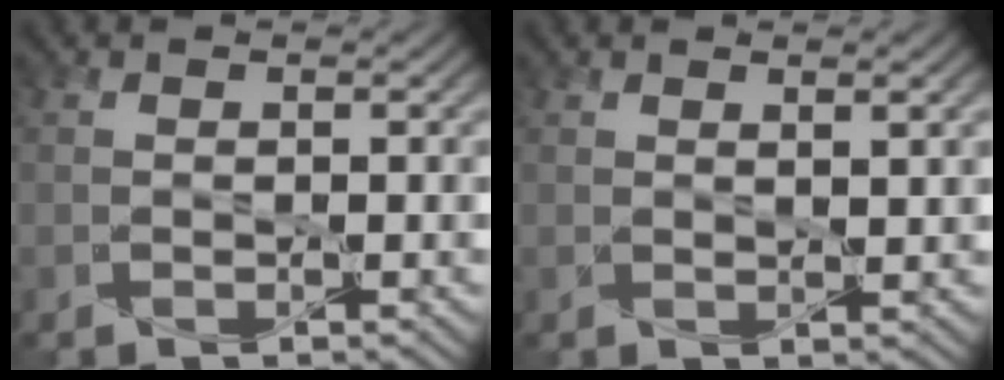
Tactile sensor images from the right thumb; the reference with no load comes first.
{"total": 1.4, "force": [1.2, -0.1, 0.6], "torque": [-0.013, -0.005, 0.030]}